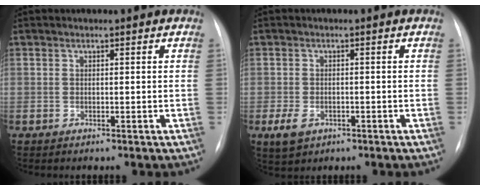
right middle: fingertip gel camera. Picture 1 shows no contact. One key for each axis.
{"total": 3.4, "fx": -1.5, "fy": 2.3, "fz": 2.1, "tx": -0.046, "ty": -0.005, "tz": -0.015}